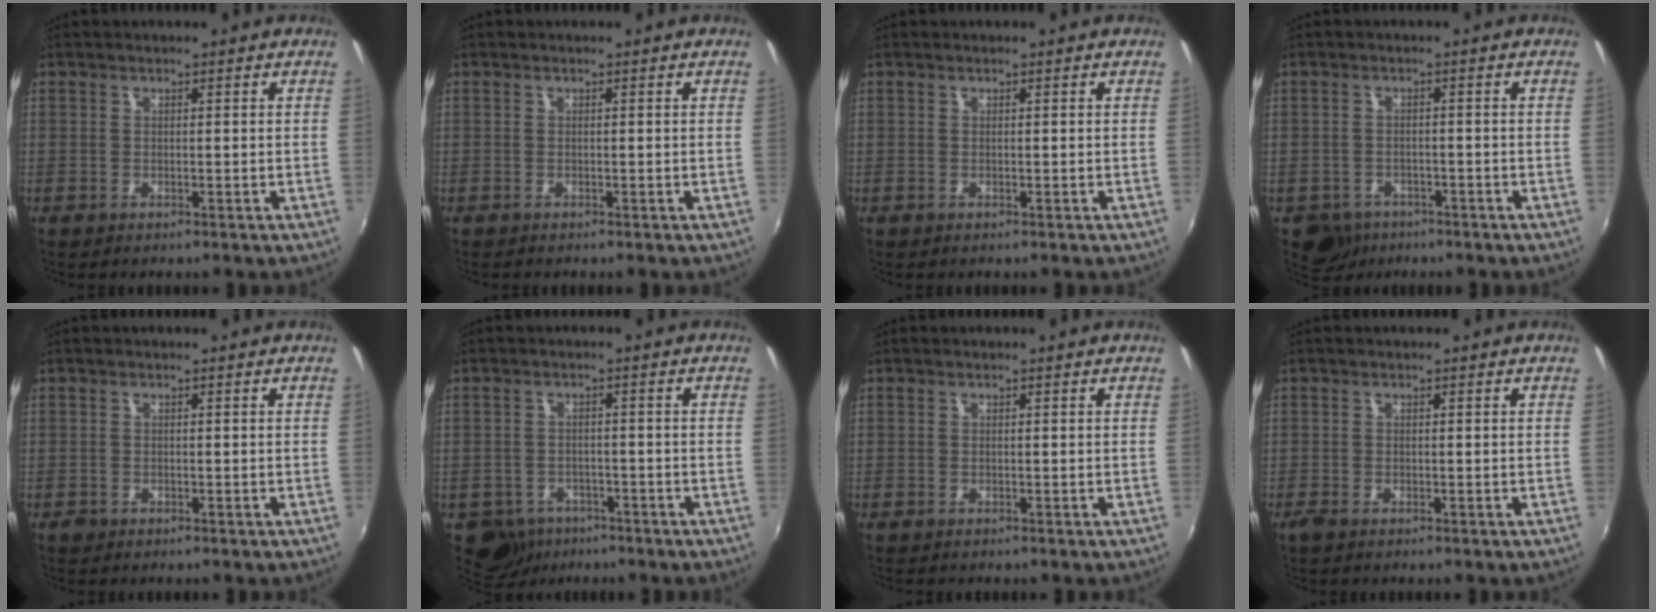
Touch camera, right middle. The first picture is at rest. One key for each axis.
{"total": 0.0}
{"total": 0.0}
{"total": 5.2, "fx": -3.3, "fy": 3.8, "fz": 1.2, "tx": -0.039, "ty": -0.005, "tz": -0.051}
{"total": 0.9, "fx": -0.6, "fy": 0.7, "fz": 0.1, "tx": -0.005, "ty": -0.003, "tz": -0.011}
{"total": 7.6, "fx": -4.6, "fy": 5.7, "fz": 2.1, "tx": -0.065, "ty": -0.003, "tz": -0.065}
{"total": 0.0}
{"total": 1.0, "fx": -0.8, "fy": 0.3, "fz": 0.5, "tx": -0.011, "ty": -0.004, "tz": -0.017}